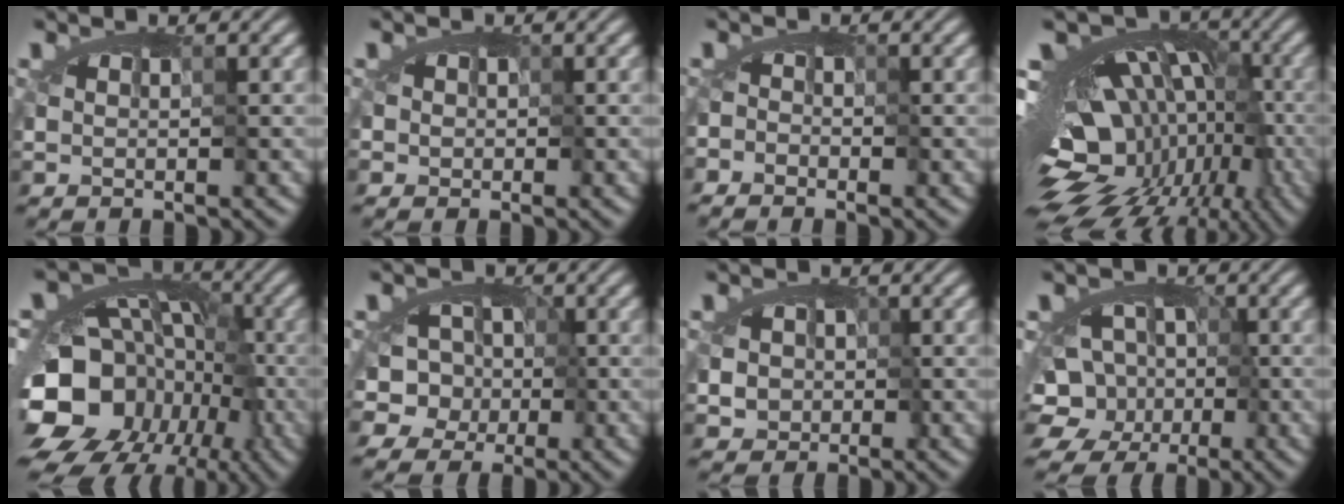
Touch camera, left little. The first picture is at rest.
{"total": 0.6, "force": [-0.1, 0.6, 0.0], "torque": [-0.013, -0.004, 0.012]}
{"total": 1.1, "force": [-1.0, -0.1, -0.4], "torque": [0.009, -0.003, -0.018]}
{"total": 15.2, "force": [-6.6, 9.4, 9.8], "torque": [-0.136, -0.002, -0.092]}
{"total": 17.5, "force": [-8.5, 14.2, 5.7], "torque": [-0.093, -0.020, -0.163]}
{"total": 6.8, "force": [-1.4, 6.1, 2.6], "torque": [-0.021, 0.025, -0.065]}
{"total": 1.8, "force": [-1.0, 1.5, 0.0], "torque": [-0.008, -0.008, -0.010]}
{"total": 9.2, "force": [-5.5, 7.0, 2.2], "torque": [0.001, -0.009, -0.107]}